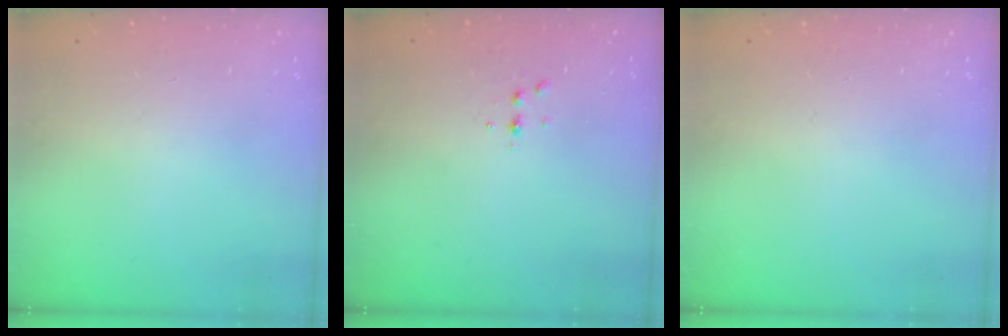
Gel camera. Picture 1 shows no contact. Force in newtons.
{"total": 3.5, "press": 3.5, "slide": 0.5}
{"total": 0.0}